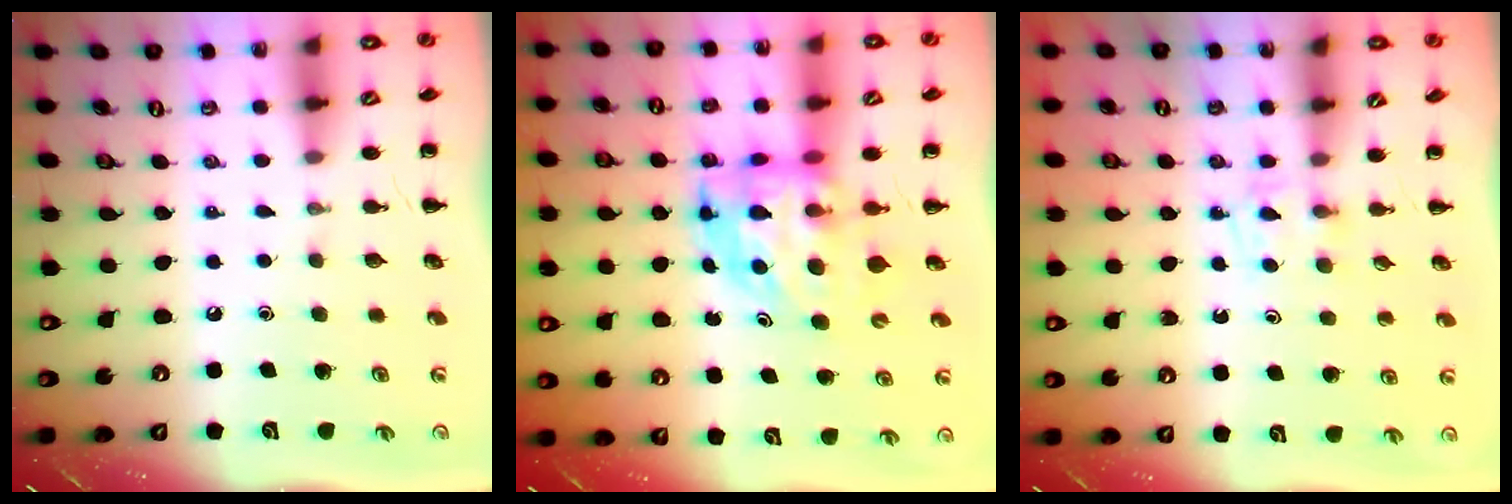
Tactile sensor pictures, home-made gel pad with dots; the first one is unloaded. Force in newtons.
{"total": 6.4, "press": 6.1, "slide": 1.8}
{"total": 3.3, "press": 3.1, "slide": 1.1}